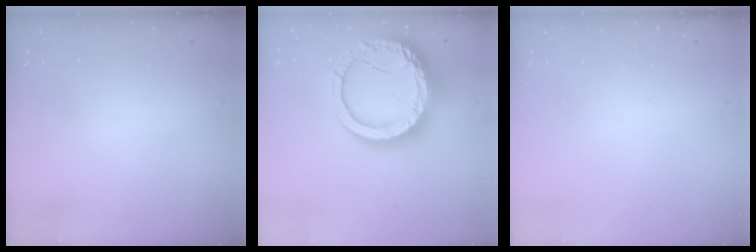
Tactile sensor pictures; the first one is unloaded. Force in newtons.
{"total": 21.8, "press": 21.7, "slide": 2.1}
{"total": 0.0}